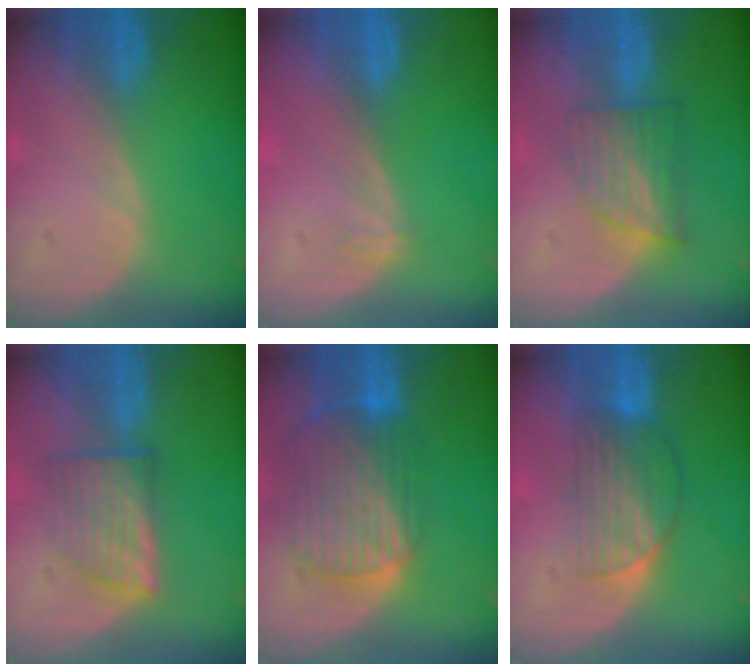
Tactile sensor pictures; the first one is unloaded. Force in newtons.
{"total": 0.9, "press": 0.6, "slide": 0.6}
{"total": 6.2, "press": 5.5, "slide": 2.9}
{"total": 6.4, "press": 5.9, "slide": 2.3}
{"total": 10.3, "press": 8.7, "slide": 5.6}
{"total": 6.5, "press": 5.7, "slide": 3.2}